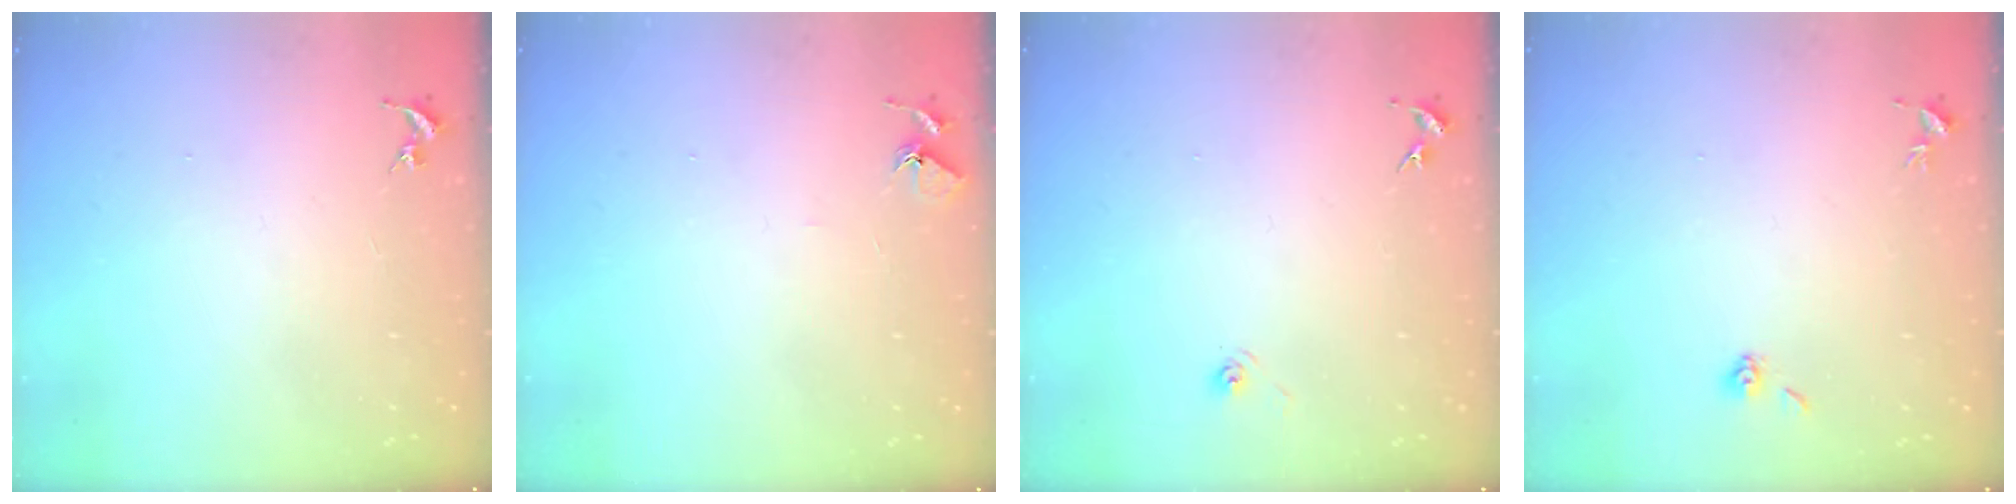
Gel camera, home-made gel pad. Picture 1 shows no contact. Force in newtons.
{"total": 5.7, "press": 5.7, "slide": 0.7}
{"total": 3.2, "press": 2.7, "slide": 1.8}
{"total": 3.9, "press": 3.7, "slide": 1.3}